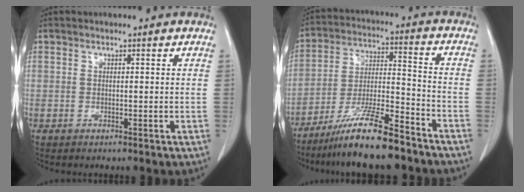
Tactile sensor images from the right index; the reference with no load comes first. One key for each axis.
{"total": 13.4, "fx": -10.5, "fy": 0.9, "fz": 8.3, "tx": -0.151, "ty": -0.014, "tz": -0.187}